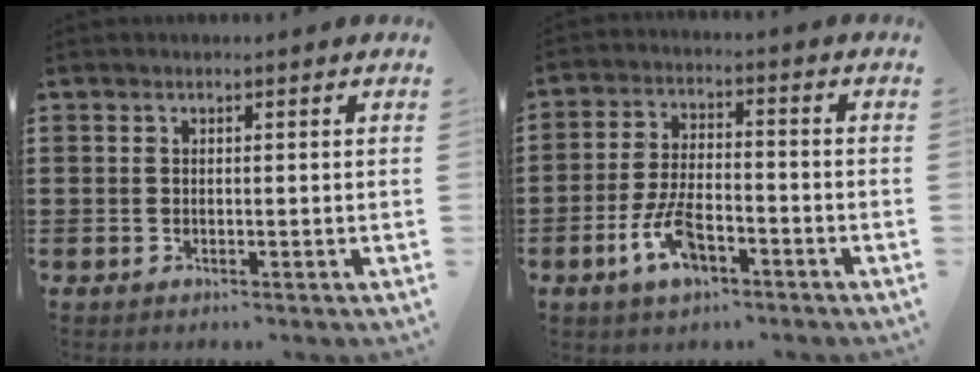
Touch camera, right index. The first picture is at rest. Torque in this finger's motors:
{"motor_torque": [1.46, 0.68, 0.48, 0.12]}